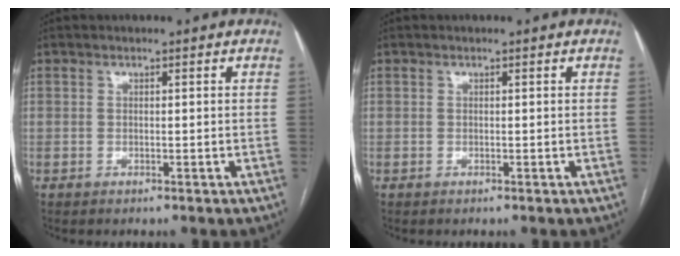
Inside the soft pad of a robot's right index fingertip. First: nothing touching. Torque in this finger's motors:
{"motor_torque": [0.00, 0.00, 0.00, 0.00]}